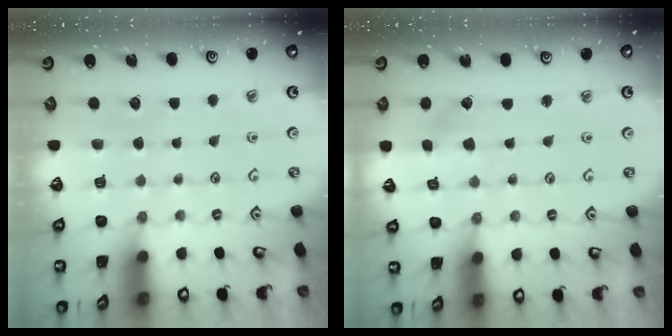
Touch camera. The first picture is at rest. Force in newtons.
{"total": 1.5, "press": 1.5, "slide": 0.2}